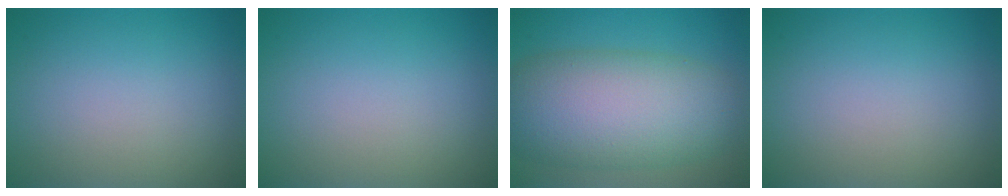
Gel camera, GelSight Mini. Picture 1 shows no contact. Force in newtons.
{"total": 0.0}
{"total": 10.8, "press": 10.8, "slide": 0.7}
{"total": 0.0}